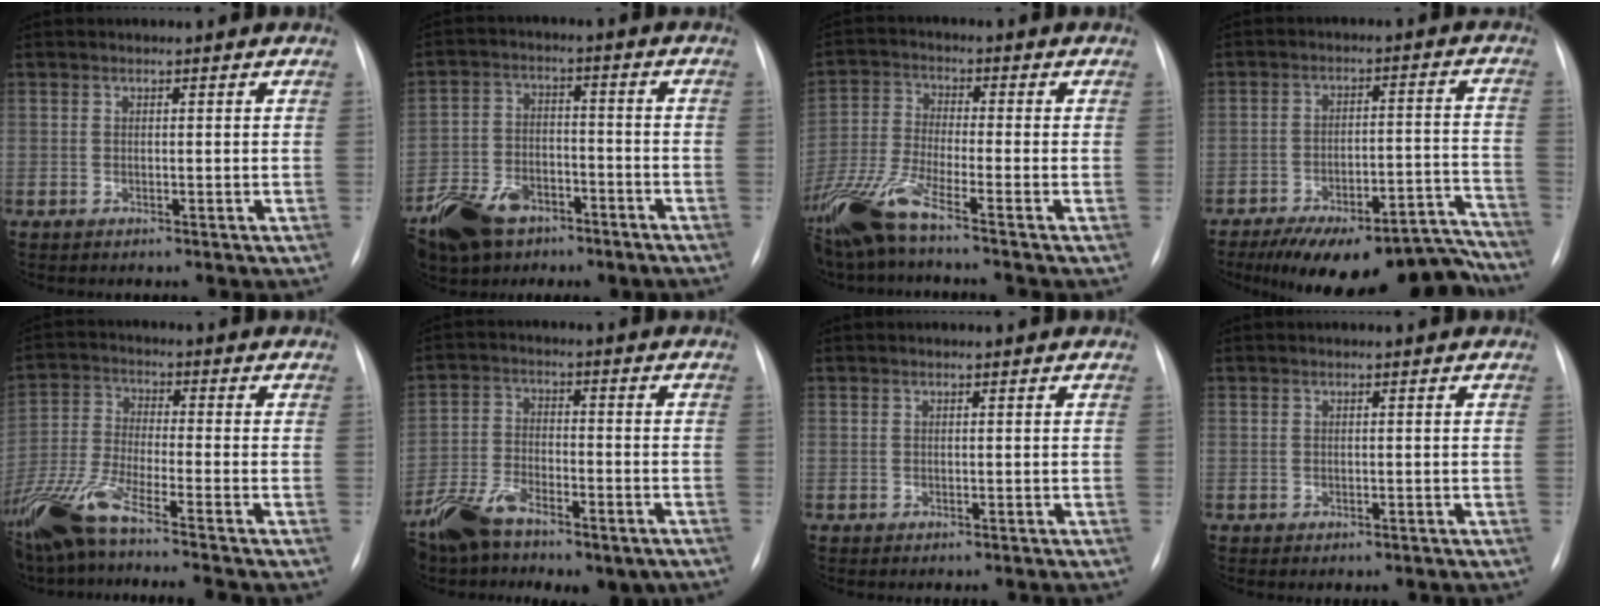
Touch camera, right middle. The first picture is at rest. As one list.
[{"total": 14.5, "force": [-9.0, 8.8, 7.1], "torque": [-0.161, 0.005, -0.148]}, {"total": 10.2, "force": [-7.6, -0.3, 6.8], "torque": [-0.154, -0.033, -0.151]}, {"total": 21.8, "force": [-19.2, 5.4, 8.8], "torque": [-0.085, 0.034, -0.266]}, {"total": 13.8, "force": [-10.6, -0.4, 8.8], "torque": [-0.189, -0.034, -0.194]}, {"total": 11.8, "force": [-8.5, 4.7, 6.7], "torque": [-0.120, 0.001, -0.144]}, {"total": 0.5, "force": [-0.5, 0.0, 0.3], "torque": [-0.002, 0.000, -0.007]}, {"total": 0.0}]